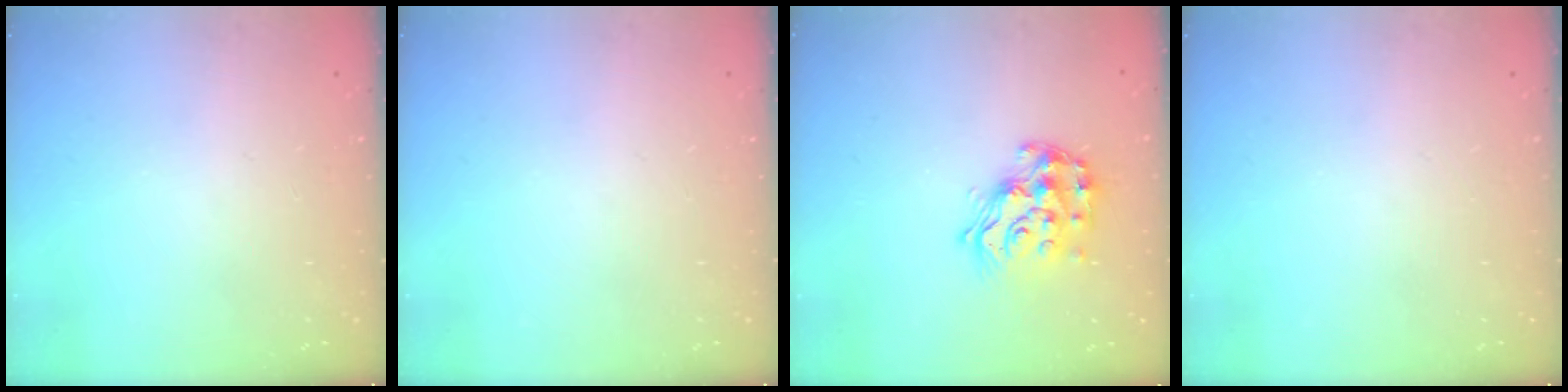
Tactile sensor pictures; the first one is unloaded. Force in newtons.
{"total": 0.0}
{"total": 16.3, "press": 16.3, "slide": 1.0}
{"total": 0.0}